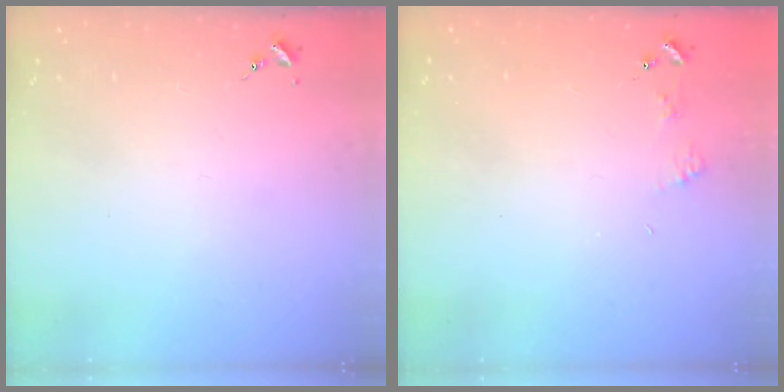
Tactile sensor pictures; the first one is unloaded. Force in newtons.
{"total": 3.1, "press": 3.1, "slide": 0.3}